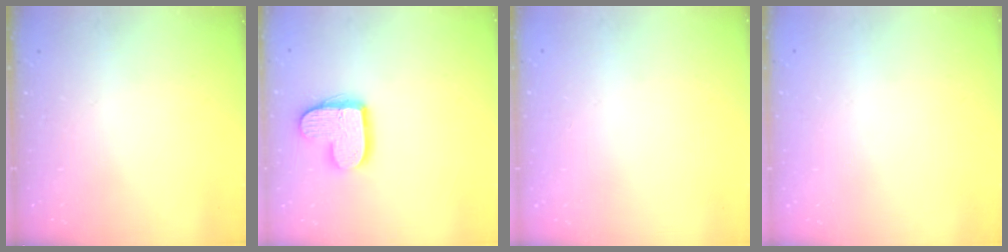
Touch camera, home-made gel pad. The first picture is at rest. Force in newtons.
{"total": 13.7, "press": 13.7, "slide": 0.9}
{"total": 0.6, "press": 0.6, "slide": 0.1}
{"total": 0.0}